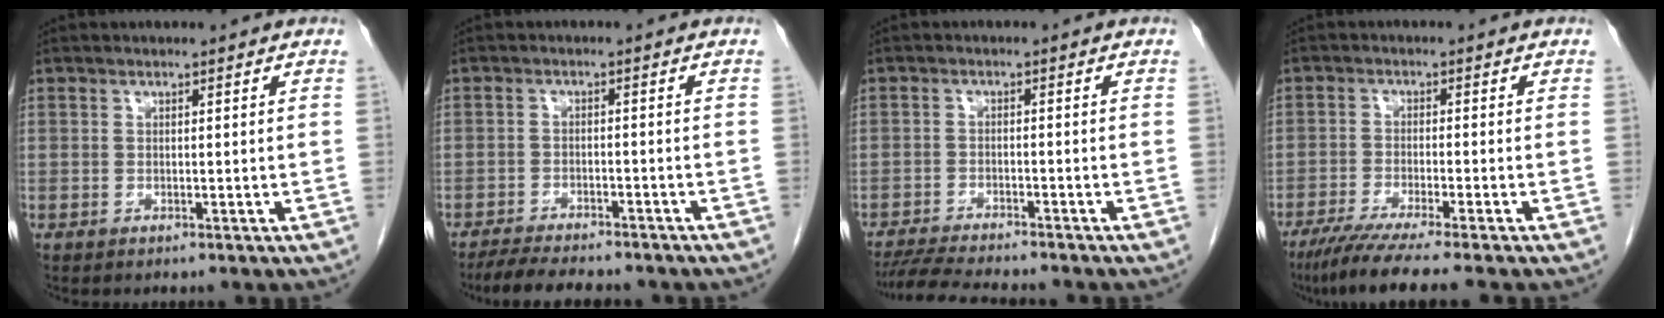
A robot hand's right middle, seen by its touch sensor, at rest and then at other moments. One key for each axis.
{"total": 9.4, "fx": -8.2, "fy": 2.0, "fz": 4.2, "tx": -0.066, "ty": -0.011, "tz": -0.119}
{"total": 8.6, "fx": -7.9, "fy": 0.4, "fz": 3.5, "tx": -0.057, "ty": -0.018, "tz": -0.127}
{"total": 8.7, "fx": -7.0, "fy": -1.0, "fz": 5.1, "tx": -0.074, "ty": -0.027, "tz": -0.112}